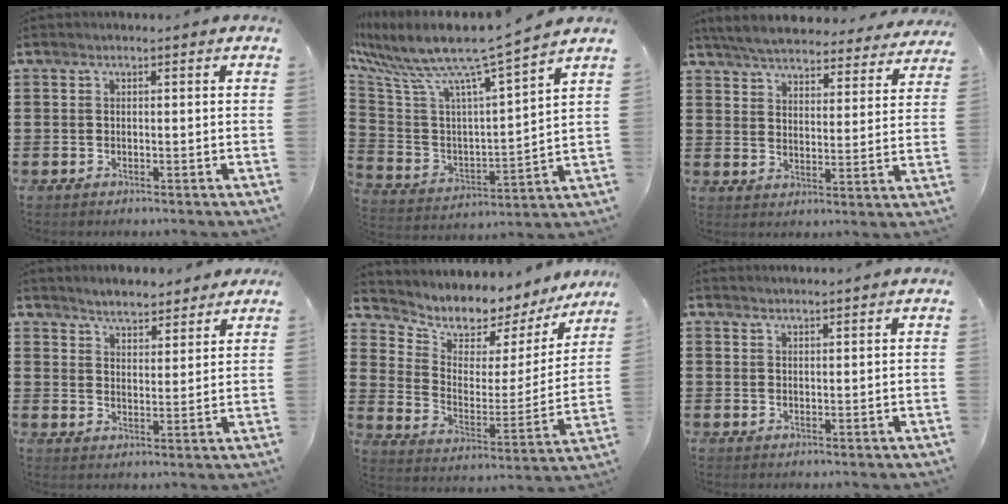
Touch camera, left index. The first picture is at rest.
{"total": 9.9, "force": [8.2, 0.2, 5.6], "torque": [-0.143, -0.065, 0.128]}
{"total": 5.5, "force": [5.4, 0.3, 1.0], "torque": [-0.046, -0.032, 0.094]}
{"total": 4.0, "force": [3.9, 0.6, -0.1], "torque": [-0.015, -0.013, 0.072]}
{"total": 5.0, "force": [4.6, 2.0, 0.1], "torque": [-0.031, -0.045, 0.072]}
{"total": 1.5, "force": [1.5, -0.2, 0.0], "torque": [-0.003, 0.000, 0.030]}